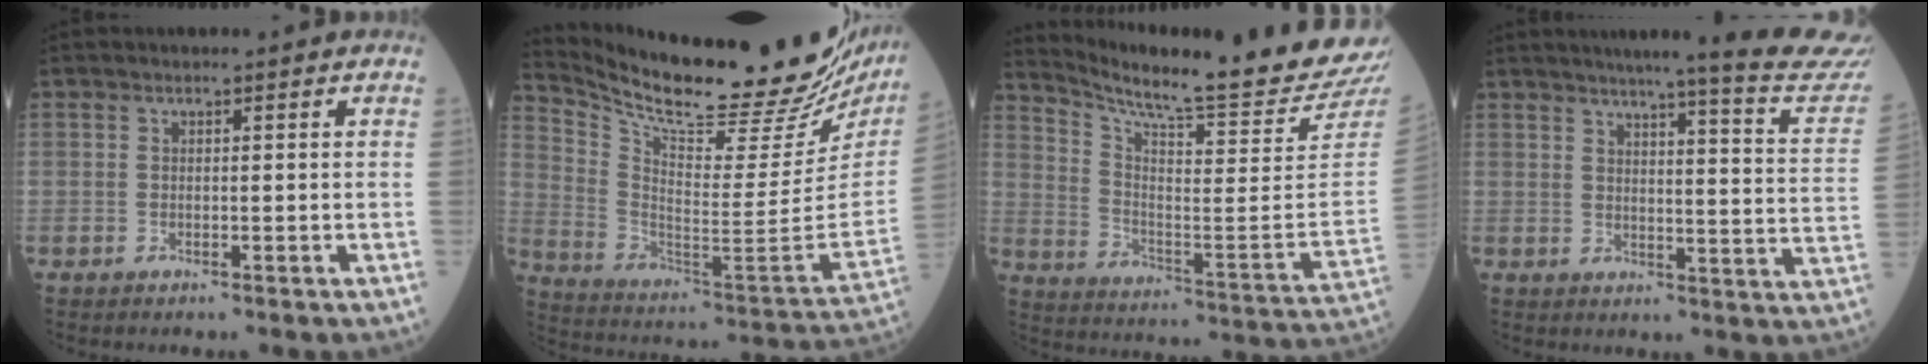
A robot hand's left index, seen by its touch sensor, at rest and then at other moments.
{"total": 29.3, "force": [25.6, 5.4, 13.2], "torque": [-0.229, -0.079, 0.359]}
{"total": 22.7, "force": [21.0, -1.9, 8.5], "torque": [-0.157, -0.122, 0.292]}
{"total": 18.4, "force": [16.9, -1.8, 7.2], "torque": [-0.099, -0.097, 0.189]}